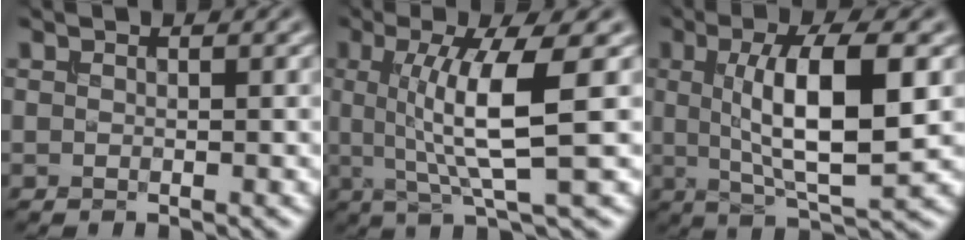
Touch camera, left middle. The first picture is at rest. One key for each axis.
{"total": 7.0, "fx": 0.6, "fy": 1.3, "fz": 6.8, "tx": -0.120, "ty": -0.002, "tz": 0.012}
{"total": 8.8, "fx": 0.9, "fy": 2.3, "fz": 8.5, "tx": -0.136, "ty": -0.002, "tz": 0.019}